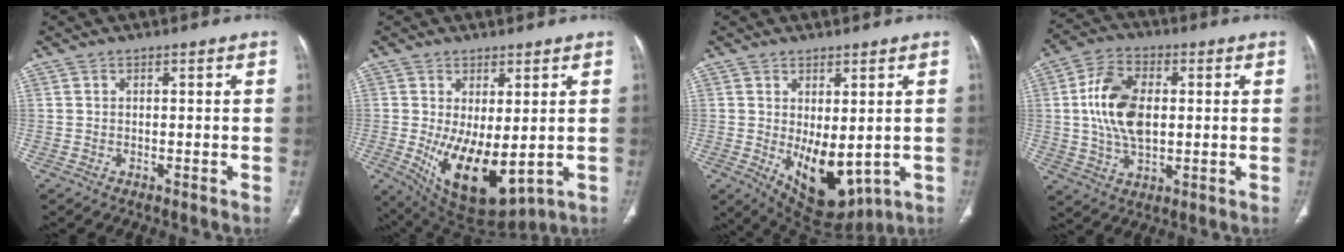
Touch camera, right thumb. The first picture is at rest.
{"total": 12.7, "force": [-1.4, 5.9, 11.1], "torque": [-0.180, -0.027, 0.005]}
{"total": 11.7, "force": [-1.2, 6.2, 9.8], "torque": [-0.127, -0.018, 0.012]}
{"total": 12.8, "force": [1.2, 7.7, 10.1], "torque": [-0.185, 0.006, 0.023]}